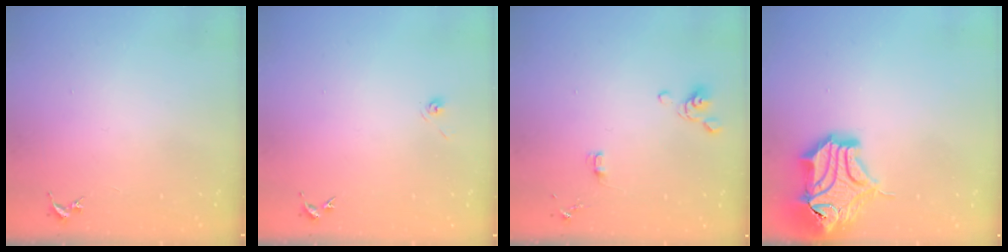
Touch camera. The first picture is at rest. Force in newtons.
{"total": 3.3, "press": 2.7, "slide": 2.0}
{"total": 4.1, "press": 3.9, "slide": 1.4}
{"total": 20.0, "press": 19.8, "slide": 2.7}